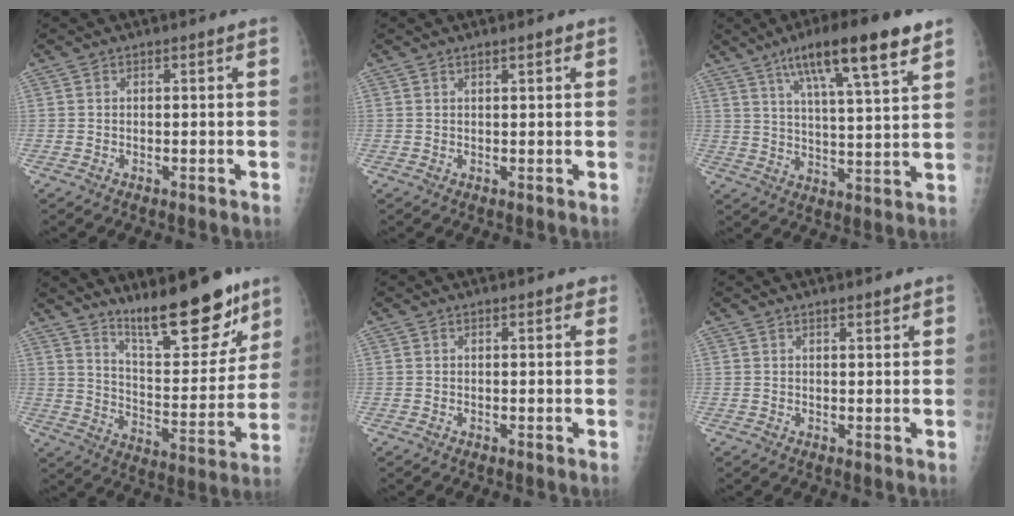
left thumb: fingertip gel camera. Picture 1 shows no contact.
{"total": 1.4, "force": [1.0, 0.3, 1.0], "torque": [-0.013, -0.003, 0.014]}
{"total": 16.0, "force": [9.4, 2.7, 12.6], "torque": [-0.193, -0.029, 0.150]}
{"total": 18.4, "force": [13.6, 5.2, 11.3], "torque": [-0.123, -0.099, 0.222]}
{"total": 1.0, "force": [0.7, 0.5, 0.5], "torque": [-0.002, -0.002, 0.005]}
{"total": 1.3, "force": [1.1, 0.3, 0.7], "torque": [-0.008, -0.007, 0.017]}